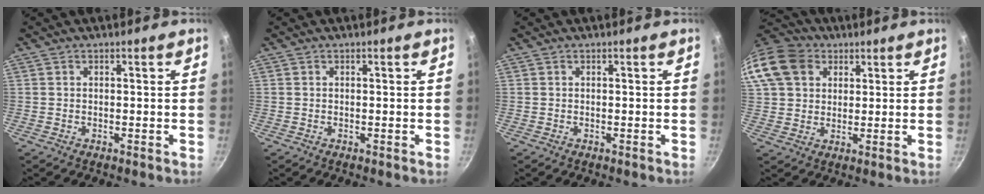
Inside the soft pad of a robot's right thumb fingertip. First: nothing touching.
{"total": 0.0}
{"total": 0.0}
{"total": 17.1, "force": [6.4, 13.3, 8.6], "torque": [-0.186, 0.026, 0.110]}